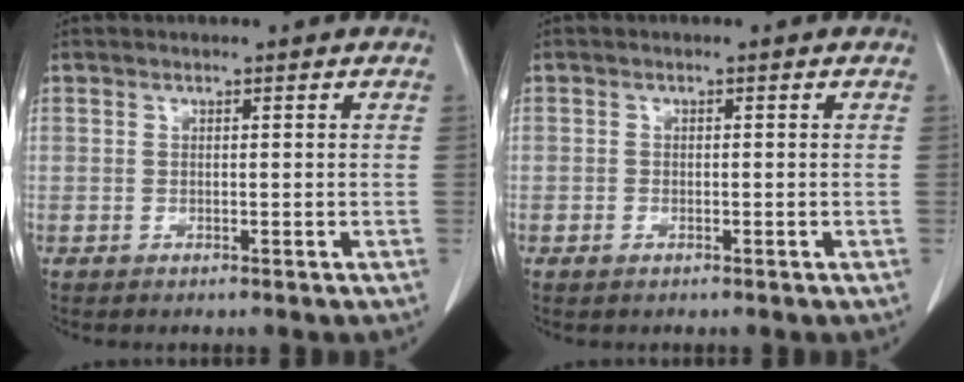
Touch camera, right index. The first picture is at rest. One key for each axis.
{"total": 1.3, "fx": -0.6, "fy": 0.9, "fz": 0.7, "tx": -0.015, "ty": 0.002, "tz": -0.007}